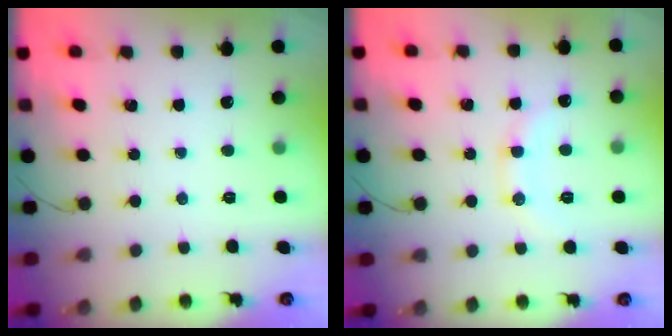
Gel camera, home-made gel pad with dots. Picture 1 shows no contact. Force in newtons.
{"total": 9.8, "press": 9.7, "slide": 1.2}